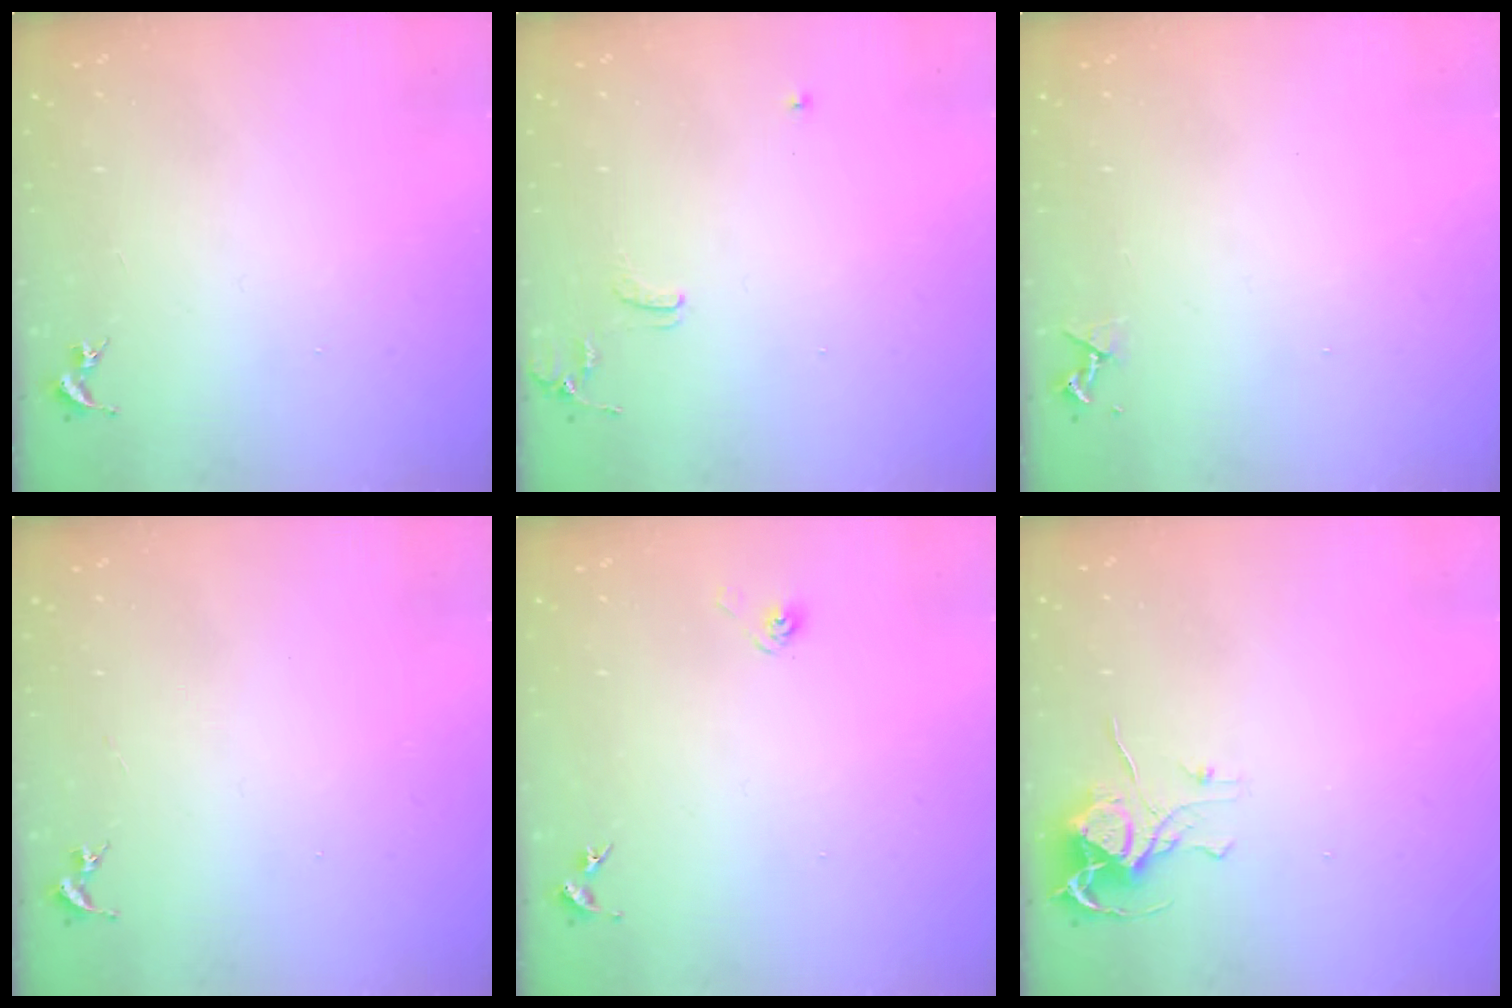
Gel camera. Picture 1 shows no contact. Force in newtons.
{"total": 6.4, "press": 6.3, "slide": 0.8}
{"total": 3.8, "press": 3.7, "slide": 0.6}
{"total": 0.0}
{"total": 2.9, "press": 2.6, "slide": 1.4}
{"total": 8.0, "press": 8.0, "slide": 0.6}